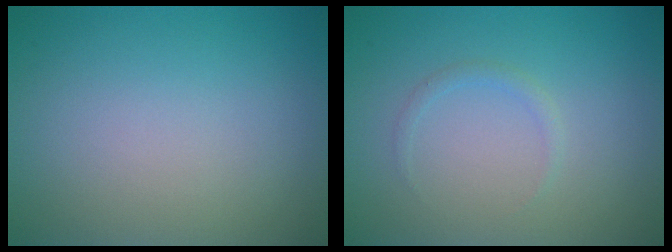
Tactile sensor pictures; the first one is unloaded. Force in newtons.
{"total": 0.8, "press": 0.8, "slide": 0.0}